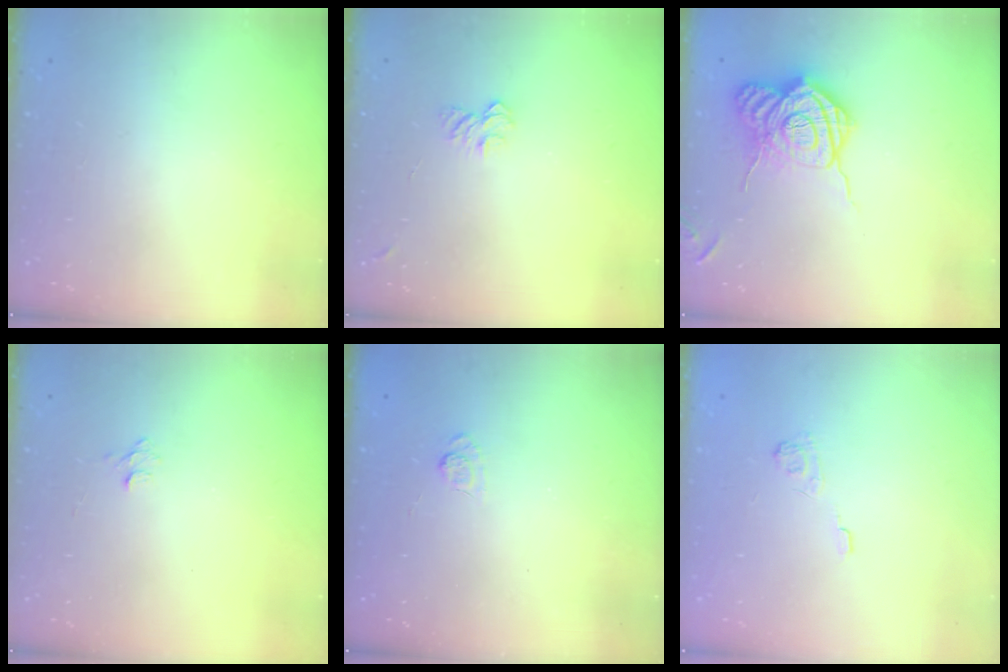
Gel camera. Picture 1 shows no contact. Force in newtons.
{"total": 5.2, "press": 5.2, "slide": 0.1}
{"total": 18.3, "press": 18.2, "slide": 1.3}
{"total": 4.2, "press": 4.2, "slide": 0.5}
{"total": 4.2, "press": 4.0, "slide": 1.4}
{"total": 2.5, "press": 2.1, "slide": 1.3}